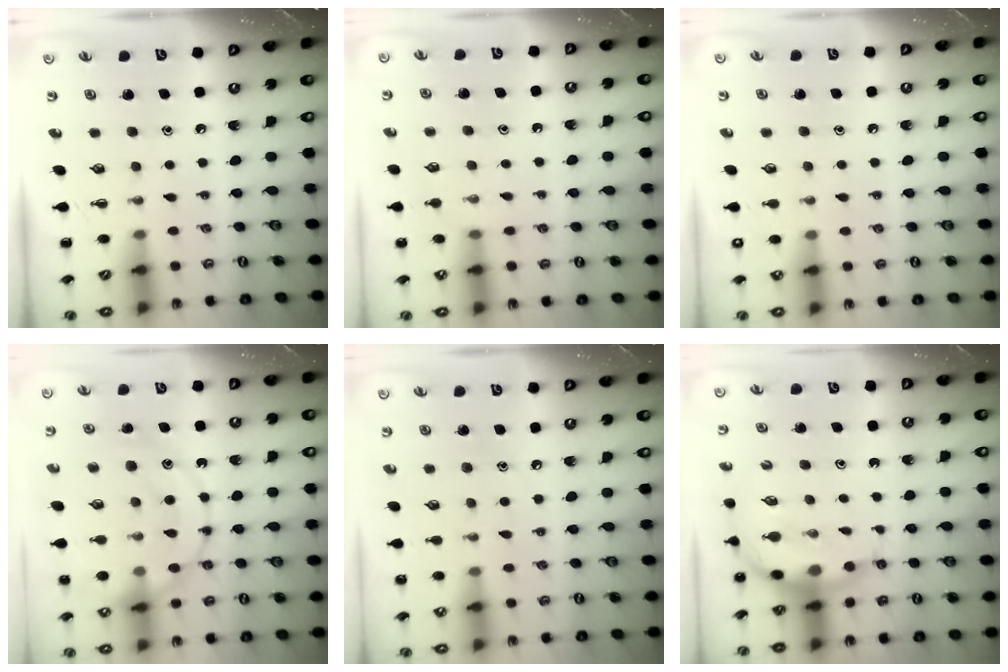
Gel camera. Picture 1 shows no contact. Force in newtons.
{"total": 4.9, "press": 4.8, "slide": 1.2}
{"total": 1.1, "press": 1.1, "slide": 0.2}
{"total": 19.5, "press": 19.4, "slide": 1.7}
{"total": 7.1, "press": 6.9, "slide": 1.8}
{"total": 6.7, "press": 6.5, "slide": 1.6}